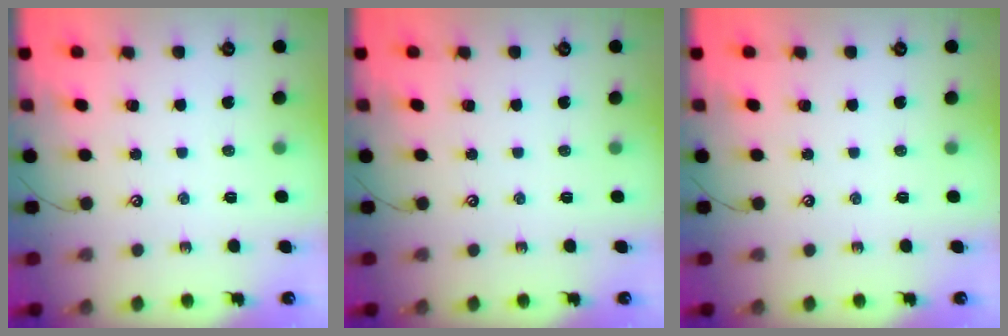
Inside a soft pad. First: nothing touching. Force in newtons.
{"total": 0.0}
{"total": 0.0}